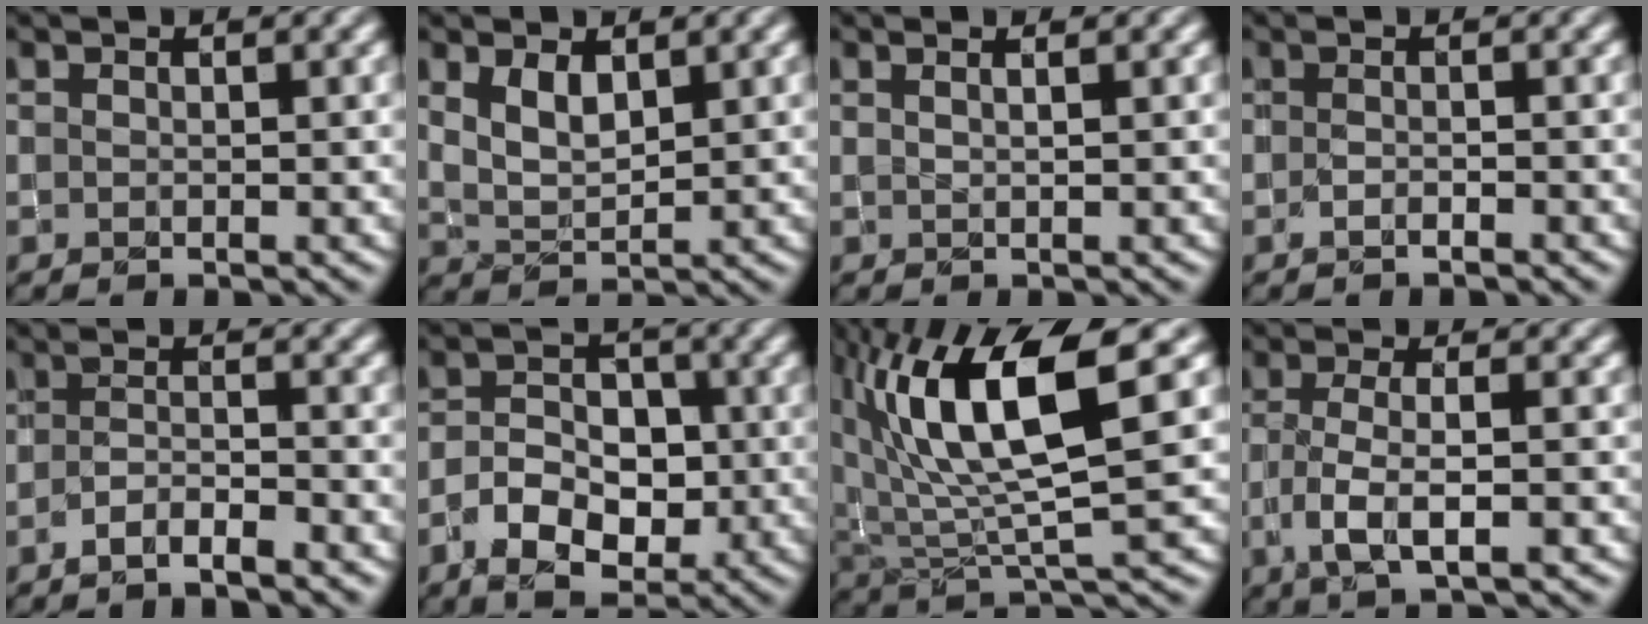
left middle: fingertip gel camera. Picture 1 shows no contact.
{"total": 2.4, "force": [1.5, 1.1, 1.5], "torque": [-0.040, -0.007, 0.037]}
{"total": 1.6, "force": [0.9, 0.7, 1.0], "torque": [0.001, 0.000, -0.005]}
{"total": 0.7, "force": [-0.7, 0.1, 0.1], "torque": [-0.006, -0.004, -0.011]}
{"total": 2.3, "force": [-1.9, 0.4, 1.2], "torque": [-0.023, -0.001, -0.039]}
{"total": 5.0, "force": [-2.0, 3.3, 3.1], "torque": [-0.047, 0.001, -0.033]}
{"total": 11.1, "force": [3.9, 3.4, 9.9], "torque": [-0.188, 0.008, 0.077]}
{"total": 3.9, "force": [-1.4, 1.2, 3.4], "torque": [-0.074, -0.004, -0.025]}